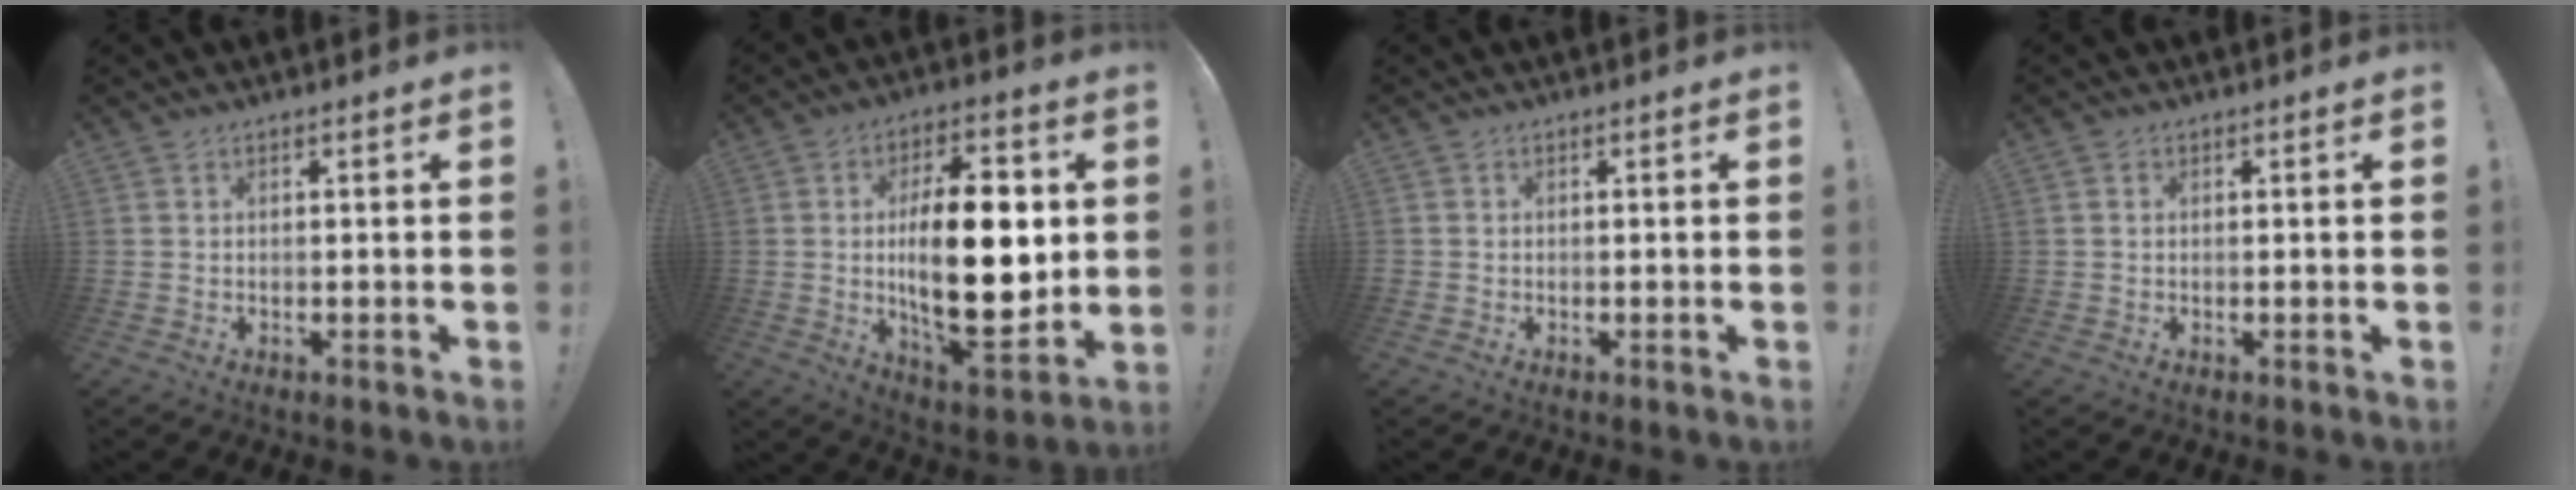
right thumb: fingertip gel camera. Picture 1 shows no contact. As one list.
[{"total": 23.0, "force": [1.2, 10.2, 20.6], "torque": [-0.339, -0.004, 0.019]}, {"total": 0.7, "force": [-0.3, 0.6, 0.0], "torque": [0.001, 0.002, -0.006]}, {"total": 0.6, "force": [0.0, 0.6, 0.1], "torque": [-0.007, 0.005, 0.001]}]